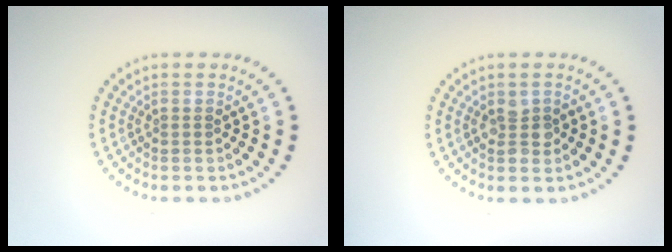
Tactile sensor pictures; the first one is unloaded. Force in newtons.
{"total": 2.0, "press": 2.0, "slide": 0.3}